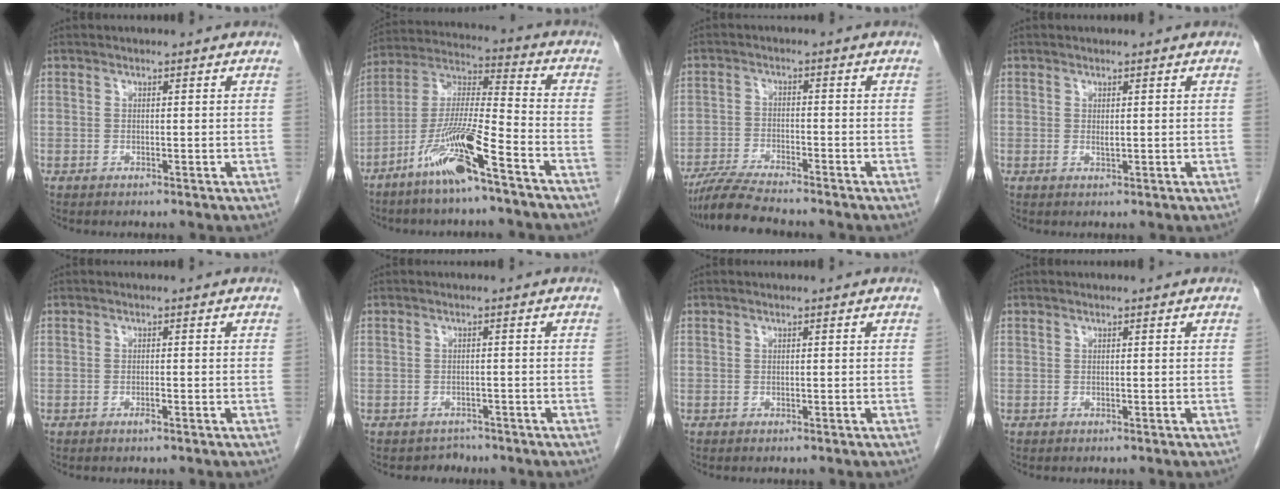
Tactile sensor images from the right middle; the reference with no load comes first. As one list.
[{"total": 13.0, "force": [-7.8, 0.4, 10.4], "torque": [-0.215, -0.017, -0.152]}, {"total": 7.5, "force": [-6.8, -0.2, 3.3], "torque": [-0.061, -0.022, -0.121]}, {"total": 0.6, "force": [0.1, -0.3, 0.5], "torque": [-0.013, -0.003, 0.002]}, {"total": 0.9, "force": [-0.6, 0.1, 0.7], "torque": [-0.017, 0.000, -0.009]}, {"total": 1.8, "force": [-1.6, 0.6, -0.6], "torque": [0.002, 0.001, -0.028]}, {"total": 0.0}, {"total": 0.0}]